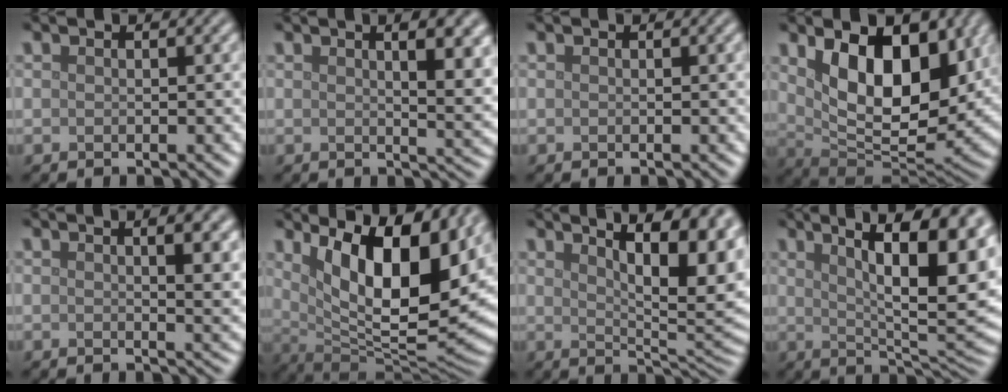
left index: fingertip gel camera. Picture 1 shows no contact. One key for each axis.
{"total": 7.6, "fx": 2.6, "fy": 3.0, "fz": 6.5, "tx": -0.044, "ty": 0.019, "tz": 0.024}
{"total": 0.0}
{"total": 11.4, "fx": 3.3, "fy": 6.0, "fz": 9.0, "tx": -0.135, "ty": -0.012, "tz": 0.051}
{"total": 4.7, "fx": 1.4, "fy": 1.6, "fz": 4.2, "tx": -0.034, "ty": 0.010, "tz": 0.015}
{"total": 13.7, "fx": 4.8, "fy": 5.3, "fz": 11.7, "tx": -0.174, "ty": -0.008, "tz": 0.082}
{"total": 12.7, "fx": 5.4, "fy": 4.4, "fz": 10.7, "tx": -0.111, "ty": 0.027, "tz": 0.070}
{"total": 15.6, "fx": 5.2, "fy": 5.2, "fz": 13.8, "tx": -0.149, "ty": 0.021, "tz": 0.073}